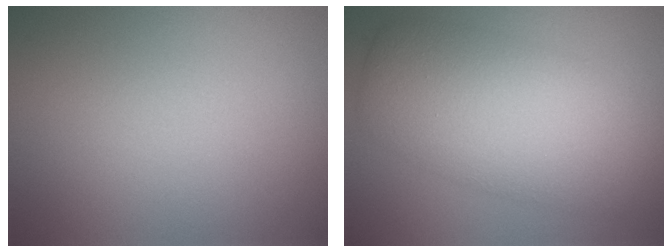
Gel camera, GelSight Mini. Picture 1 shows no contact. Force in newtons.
{"total": 8.4, "press": 8.4, "slide": 0.4}